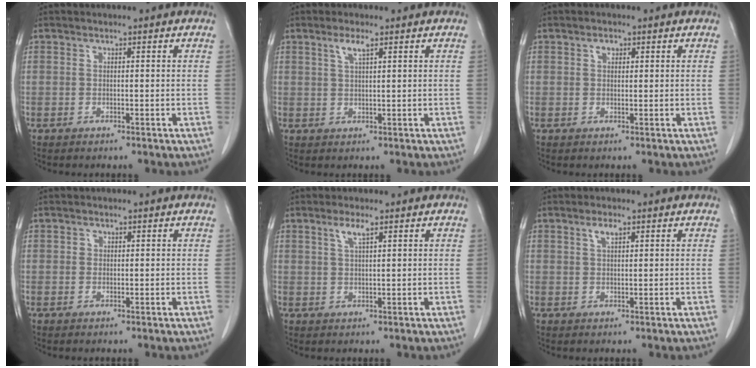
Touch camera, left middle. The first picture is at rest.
{"total": 2.4, "force": [1.4, 0.3, 1.9], "torque": [-0.042, 0.002, 0.029]}
{"total": 1.3, "force": [0.6, 0.9, 0.7], "torque": [-0.010, 0.001, 0.008]}
{"total": 0.7, "force": [0.2, 0.7, 0.2], "torque": [0.004, 0.001, 0.003]}
{"total": 2.5, "force": [1.5, 0.3, 2.0], "torque": [-0.044, 0.001, 0.030]}
{"total": 2.0, "force": [1.2, 0.6, 1.5], "torque": [-0.031, 0.003, 0.023]}